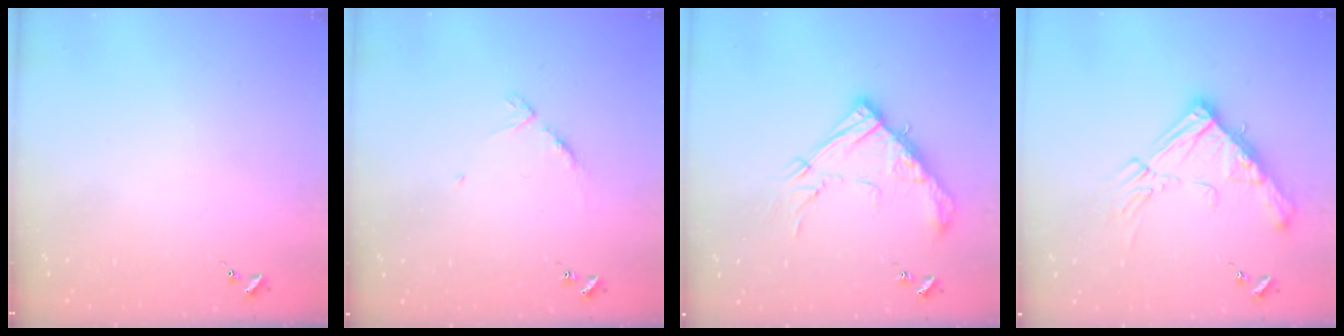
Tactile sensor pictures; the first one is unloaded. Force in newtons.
{"total": 4.7, "press": 4.6, "slide": 0.5}
{"total": 16.8, "press": 16.7, "slide": 1.7}
{"total": 16.4, "press": 16.4, "slide": 1.8}